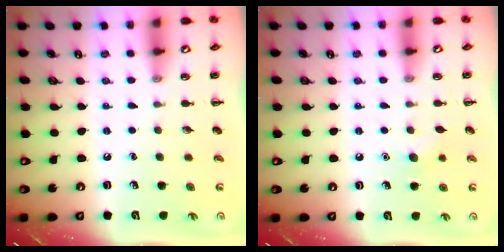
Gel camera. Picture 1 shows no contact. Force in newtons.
{"total": 4.5, "press": 4.3, "slide": 1.2}